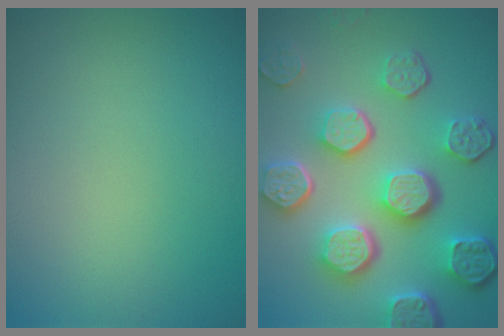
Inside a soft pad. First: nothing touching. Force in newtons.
{"total": 8.5, "press": 6.2, "slide": 5.7}